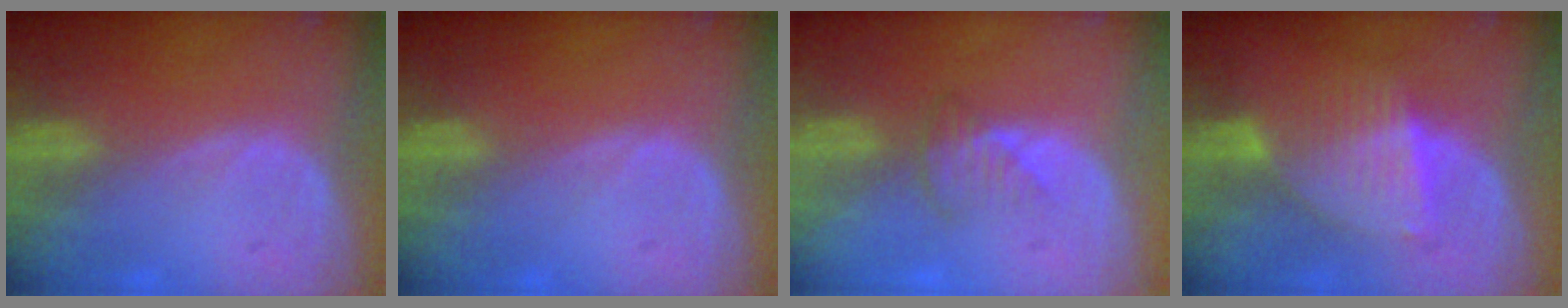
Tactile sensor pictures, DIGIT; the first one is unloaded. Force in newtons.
{"total": 0.0}
{"total": 2.7, "press": 2.6, "slide": 0.7}
{"total": 6.3, "press": 6.3, "slide": 0.2}